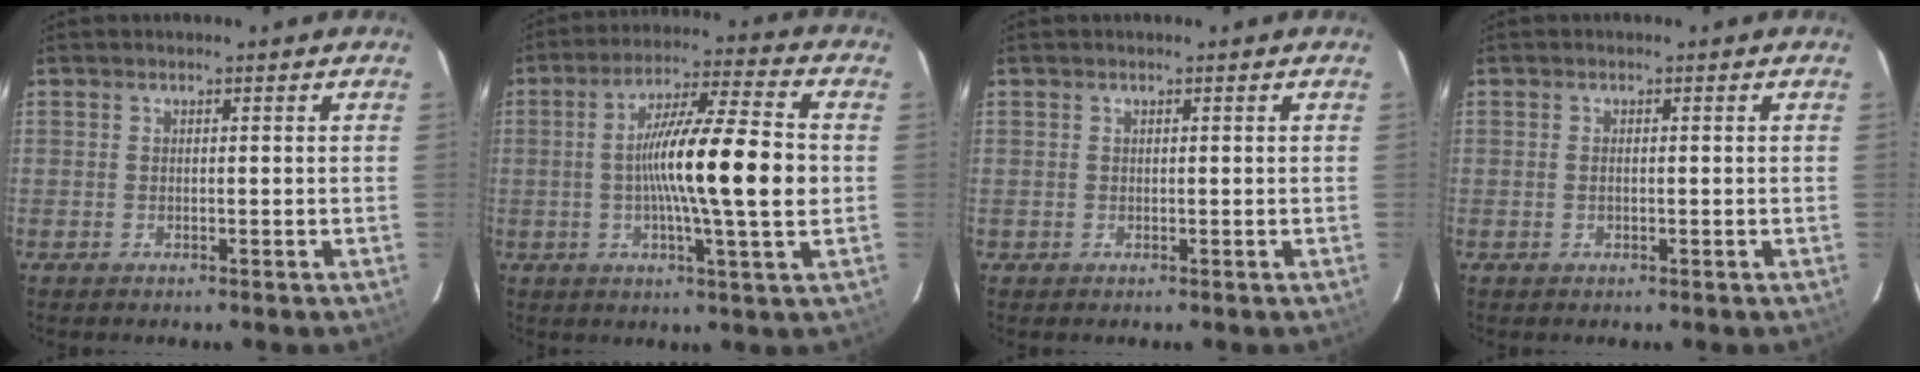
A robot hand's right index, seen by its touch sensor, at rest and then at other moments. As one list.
[{"total": 15.2, "force": [-0.7, 0.7, 15.1], "torque": [-0.249, 0.006, -0.017]}, {"total": 0.6, "force": [0.0, 0.6, -0.1], "torque": [0.004, 0.003, 0.000]}, {"total": 0.7, "force": [-0.1, 0.3, 0.6], "torque": [-0.013, 0.001, -0.002]}]